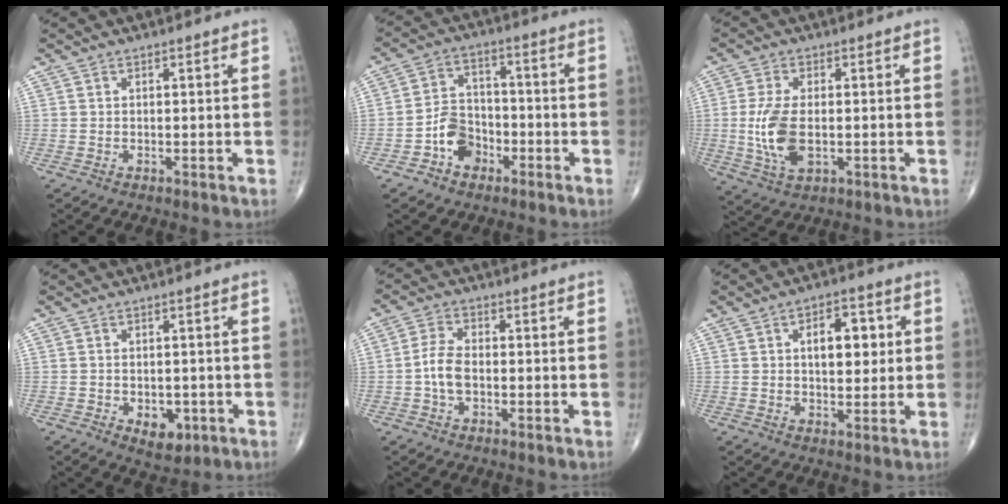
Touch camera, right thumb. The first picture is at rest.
{"total": 7.7, "force": [-3.5, 5.6, 3.8], "torque": [-0.042, 0.037, -0.068]}
{"total": 9.1, "force": [-0.8, 4.7, 7.8], "torque": [-0.167, -0.006, -0.011]}
{"total": 5.2, "force": [-1.8, 3.3, 3.6], "torque": [-0.032, 0.003, -0.016]}
{"total": 5.2, "force": [-1.0, 2.9, 4.2], "torque": [-0.086, 0.018, -0.025]}
{"total": 8.3, "force": [1.6, 4.6, 6.7], "torque": [-0.069, 0.002, 0.023]}